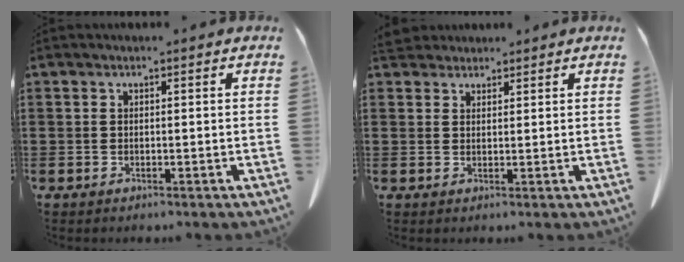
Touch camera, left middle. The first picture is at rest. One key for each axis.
{"total": 2.7, "fx": 2.5, "fy": 1.0, "fz": 0.4, "tx": -0.017, "ty": 0.002, "tz": 0.048}